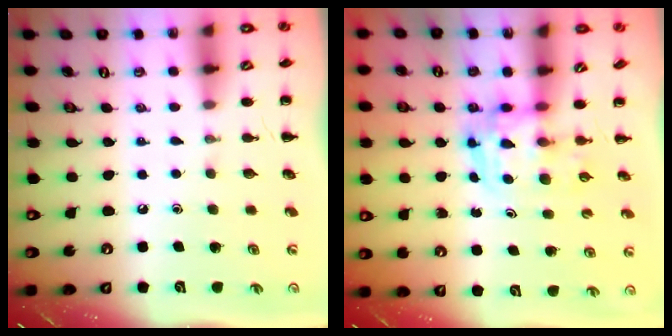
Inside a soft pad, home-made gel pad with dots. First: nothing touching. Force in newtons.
{"total": 3.4, "press": 3.4, "slide": 0.7}